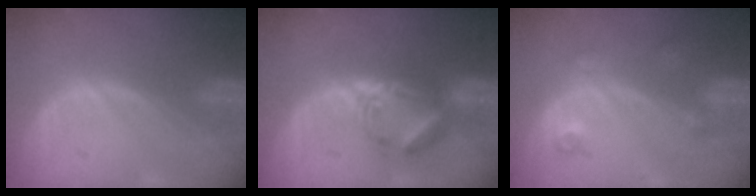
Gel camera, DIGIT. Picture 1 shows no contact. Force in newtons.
{"total": 5.7, "press": 5.6, "slide": 1.2}
{"total": 3.5, "press": 3.3, "slide": 1.3}